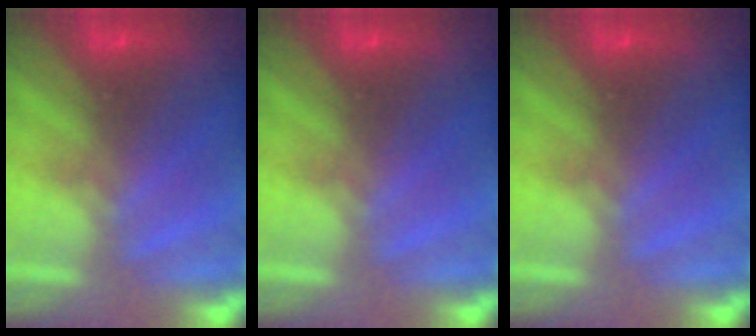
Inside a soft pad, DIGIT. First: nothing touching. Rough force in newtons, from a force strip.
{"total": 0.0}
{"total": 0.0}